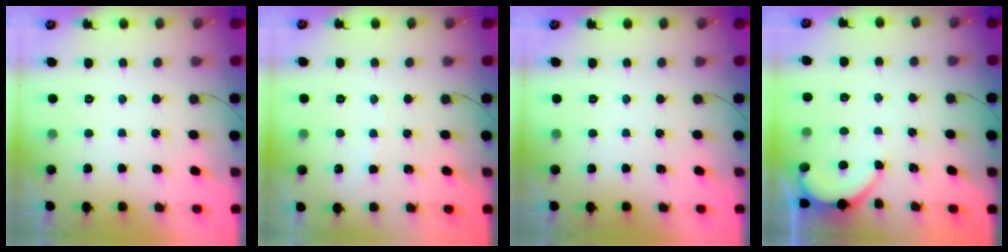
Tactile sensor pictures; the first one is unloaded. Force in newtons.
{"total": 2.0, "press": 2.0, "slide": 0.3}
{"total": 0.0}
{"total": 2.3, "press": 2.3, "slide": 0.3}